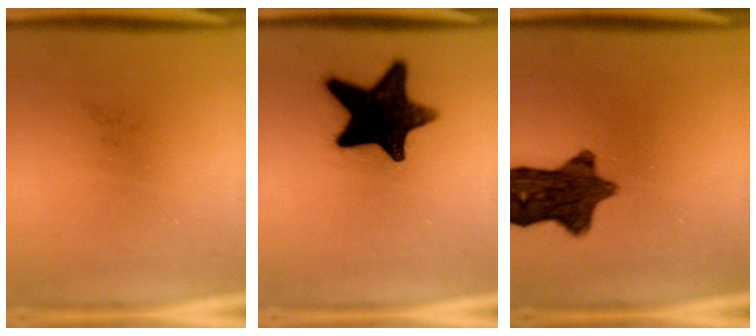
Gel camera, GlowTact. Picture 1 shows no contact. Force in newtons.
{"total": 15.0}
{"total": 10.8}